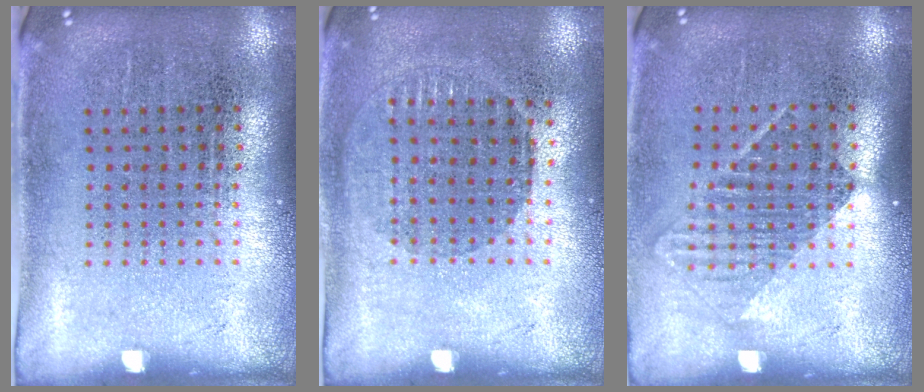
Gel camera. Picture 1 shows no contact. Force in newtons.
{"total": 1.0, "press": 0.9, "slide": 0.4}
{"total": 1.3, "press": 1.0, "slide": 0.8}